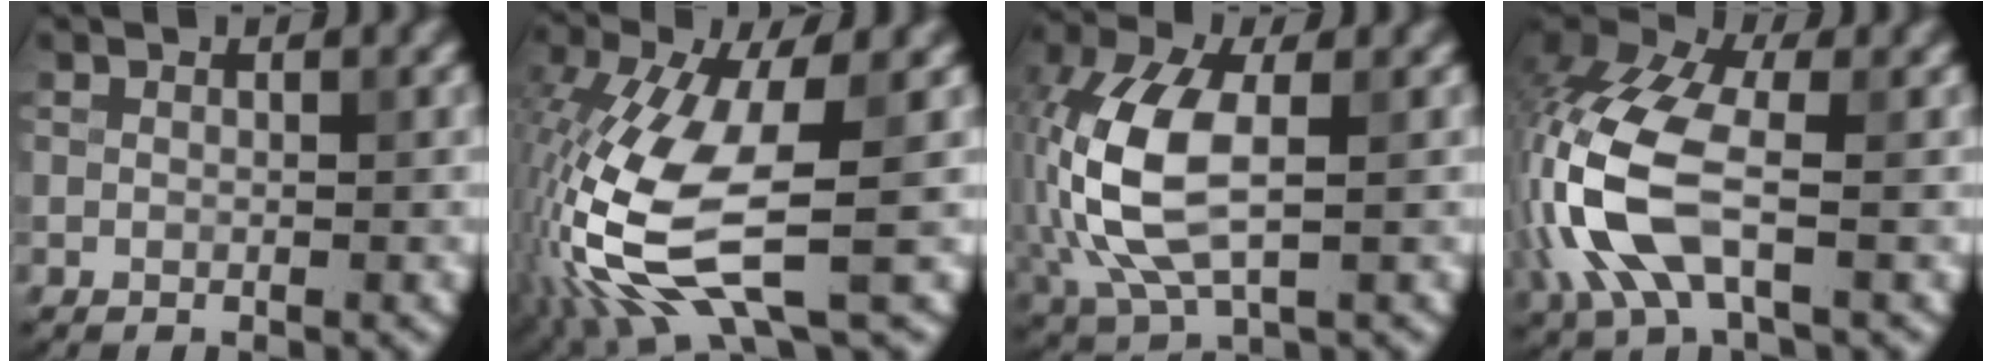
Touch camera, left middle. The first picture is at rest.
{"total": 11.0, "force": [-3.5, 3.9, 9.7], "torque": [-0.232, -0.012, -0.067]}
{"total": 8.9, "force": [-0.2, 4.6, 7.6], "torque": [-0.179, 0.008, -0.009]}
{"total": 9.1, "force": [-1.6, 4.5, 7.7], "torque": [-0.186, 0.011, -0.047]}